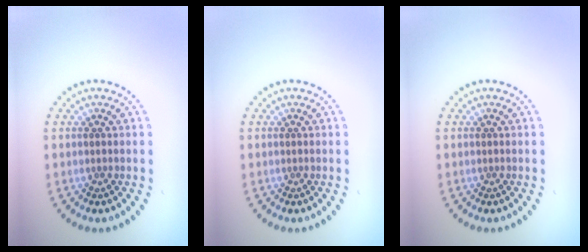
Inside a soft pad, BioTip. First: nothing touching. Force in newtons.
{"total": 0.0}
{"total": 0.0}